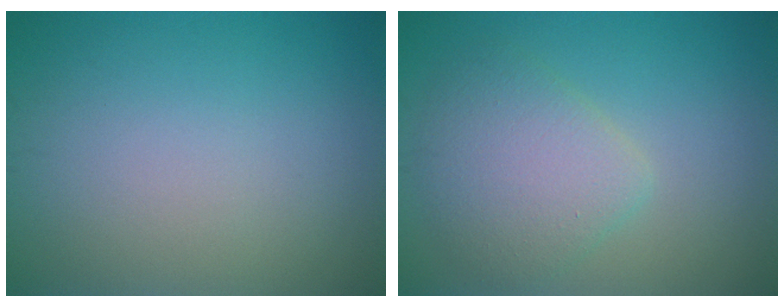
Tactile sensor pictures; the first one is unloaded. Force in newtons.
{"total": 4.1, "press": 4.1, "slide": 0.2}